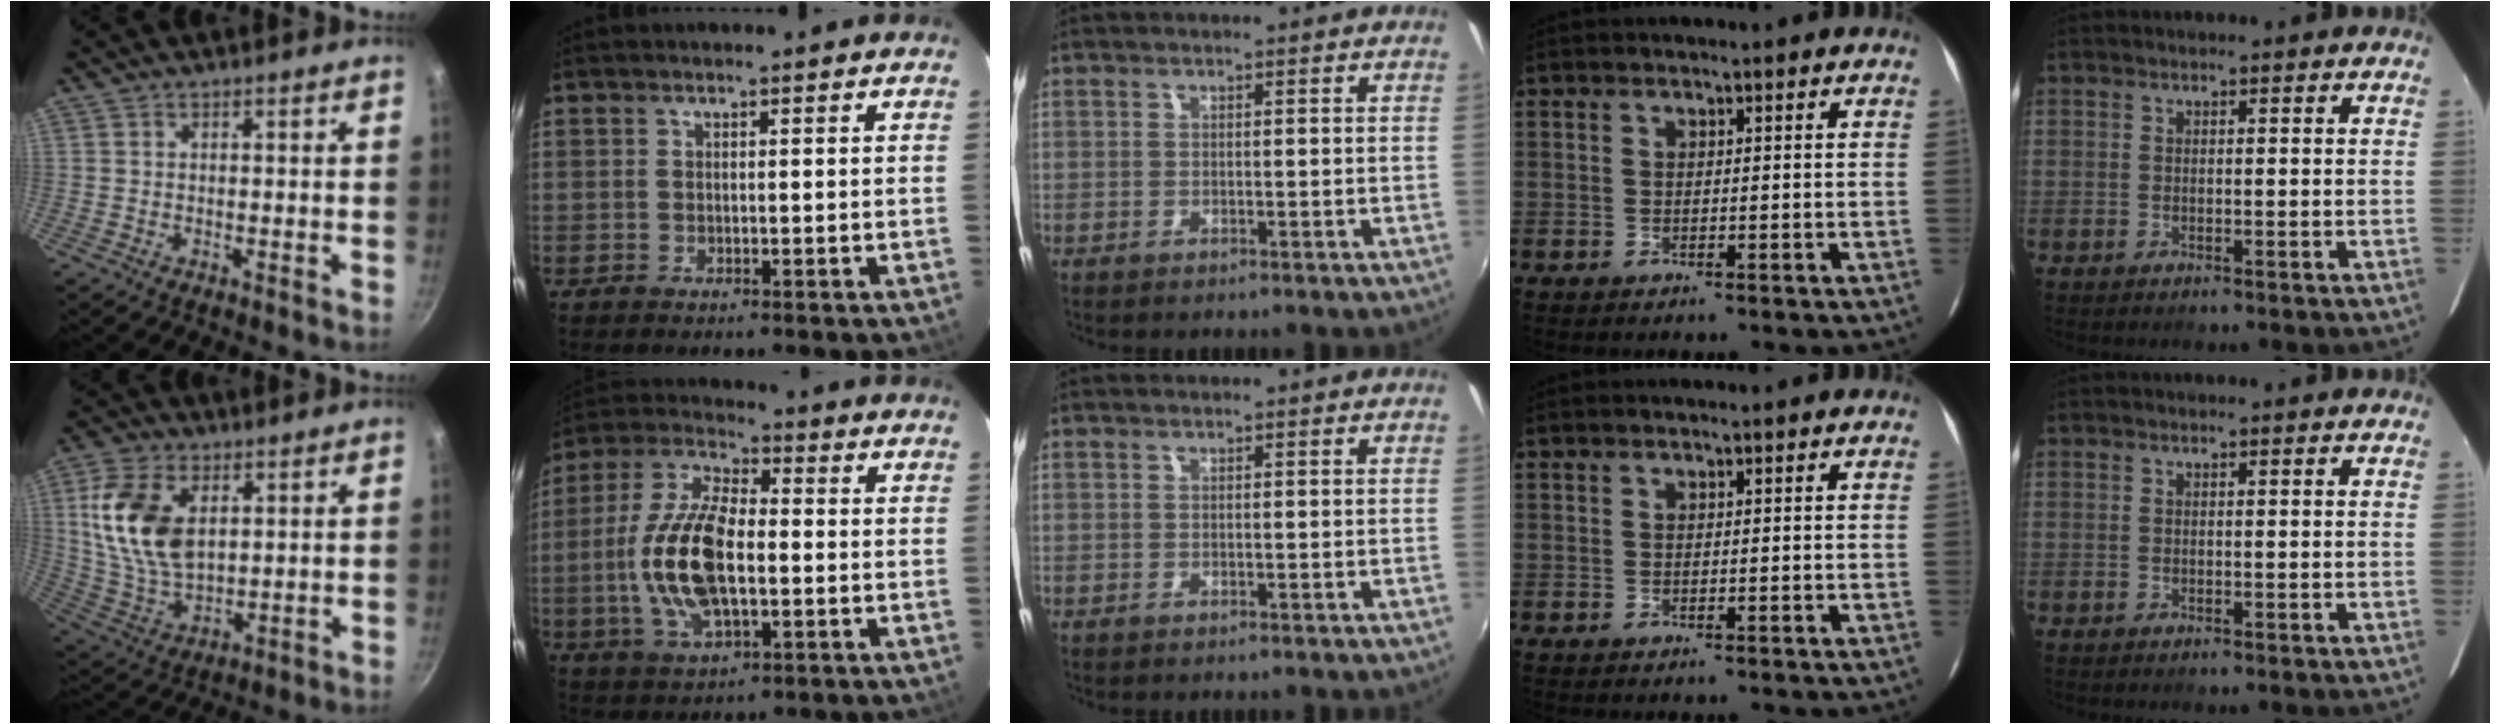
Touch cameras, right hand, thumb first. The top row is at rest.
{"thumb": {"total": 15.0, "force": [3.9, 9.0, 11.3], "torque": [-0.204, -0.015, 0.085]}, "index": {"total": 16.1, "force": [-2.2, 7.3, 14.2], "torque": [-0.300, 0.004, -0.041]}}